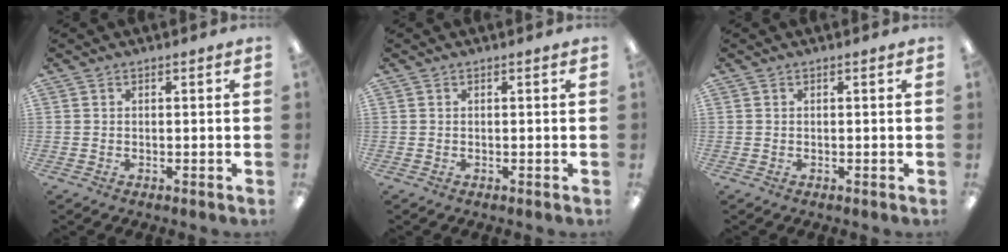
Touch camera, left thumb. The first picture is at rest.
{"total": 0.0}
{"total": 0.0}